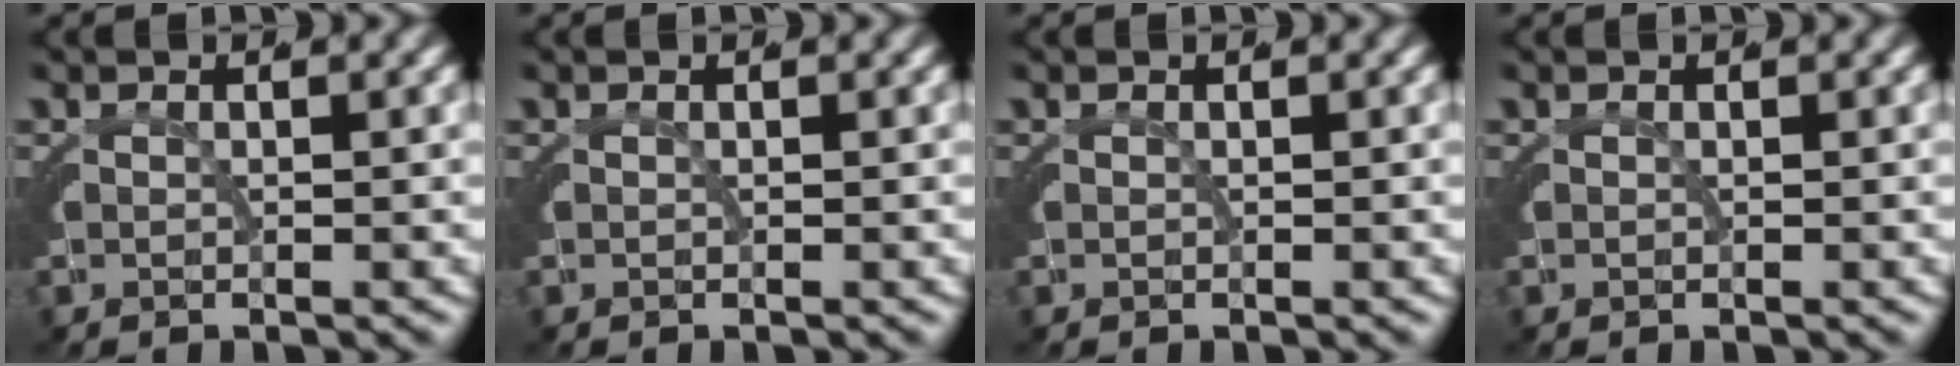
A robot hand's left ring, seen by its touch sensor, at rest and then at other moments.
{"total": 0.0}
{"total": 0.0}
{"total": 0.0}